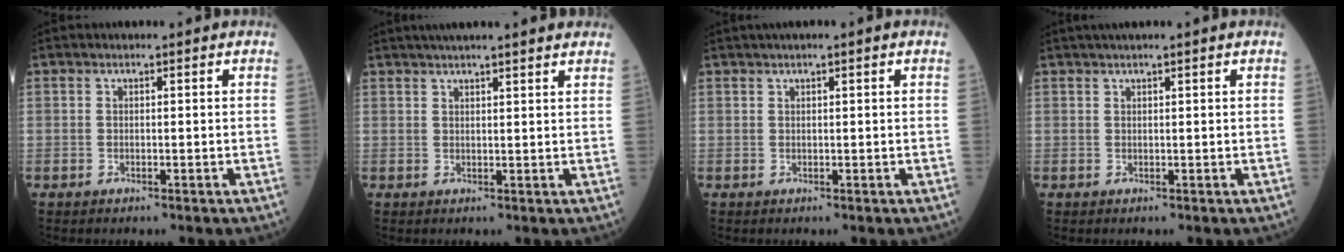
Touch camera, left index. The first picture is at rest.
{"total": 10.4, "force": [9.0, 0.5, 5.3], "torque": [-0.074, 0.032, 0.107]}
{"total": 1.9, "force": [1.1, -0.1, 1.6], "torque": [-0.030, 0.015, 0.019]}
{"total": 2.1, "force": [1.5, -0.4, 1.3], "torque": [-0.020, 0.018, 0.031]}